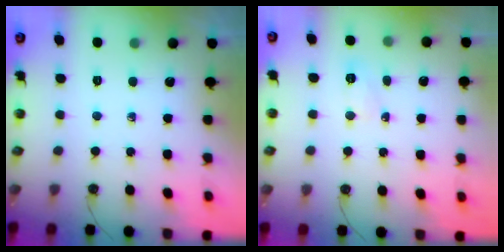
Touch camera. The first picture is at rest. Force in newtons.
{"total": 3.5, "press": 3.5, "slide": 0.5}